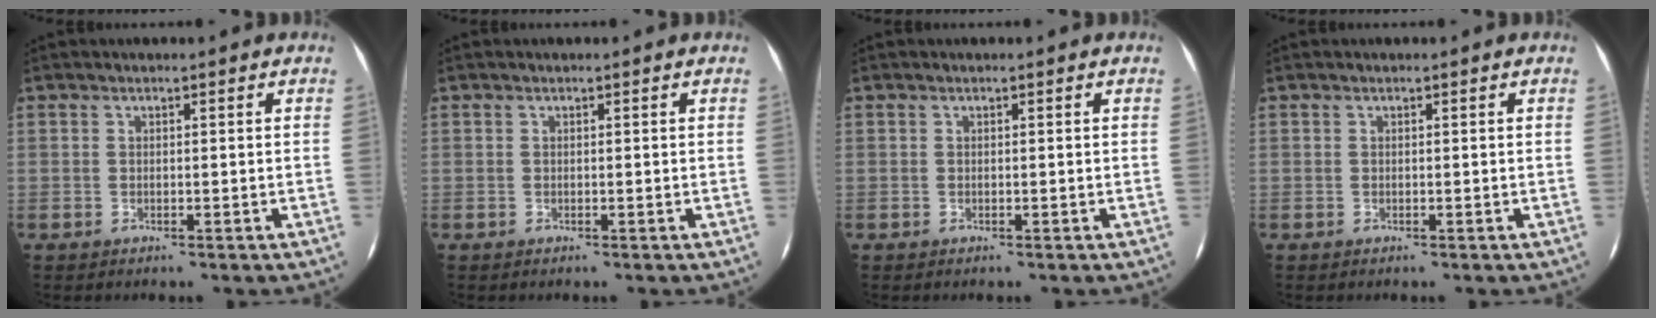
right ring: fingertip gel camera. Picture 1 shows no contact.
{"total": 0.0}
{"total": 0.0}
{"total": 0.0}